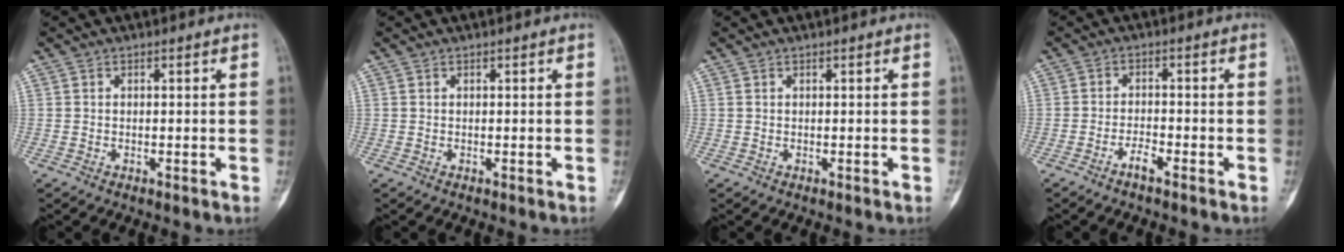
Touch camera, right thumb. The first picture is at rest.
{"total": 0.0}
{"total": 0.0}
{"total": 2.8, "force": [-2.1, 0.5, 1.8], "torque": [-0.035, 0.012, -0.043]}